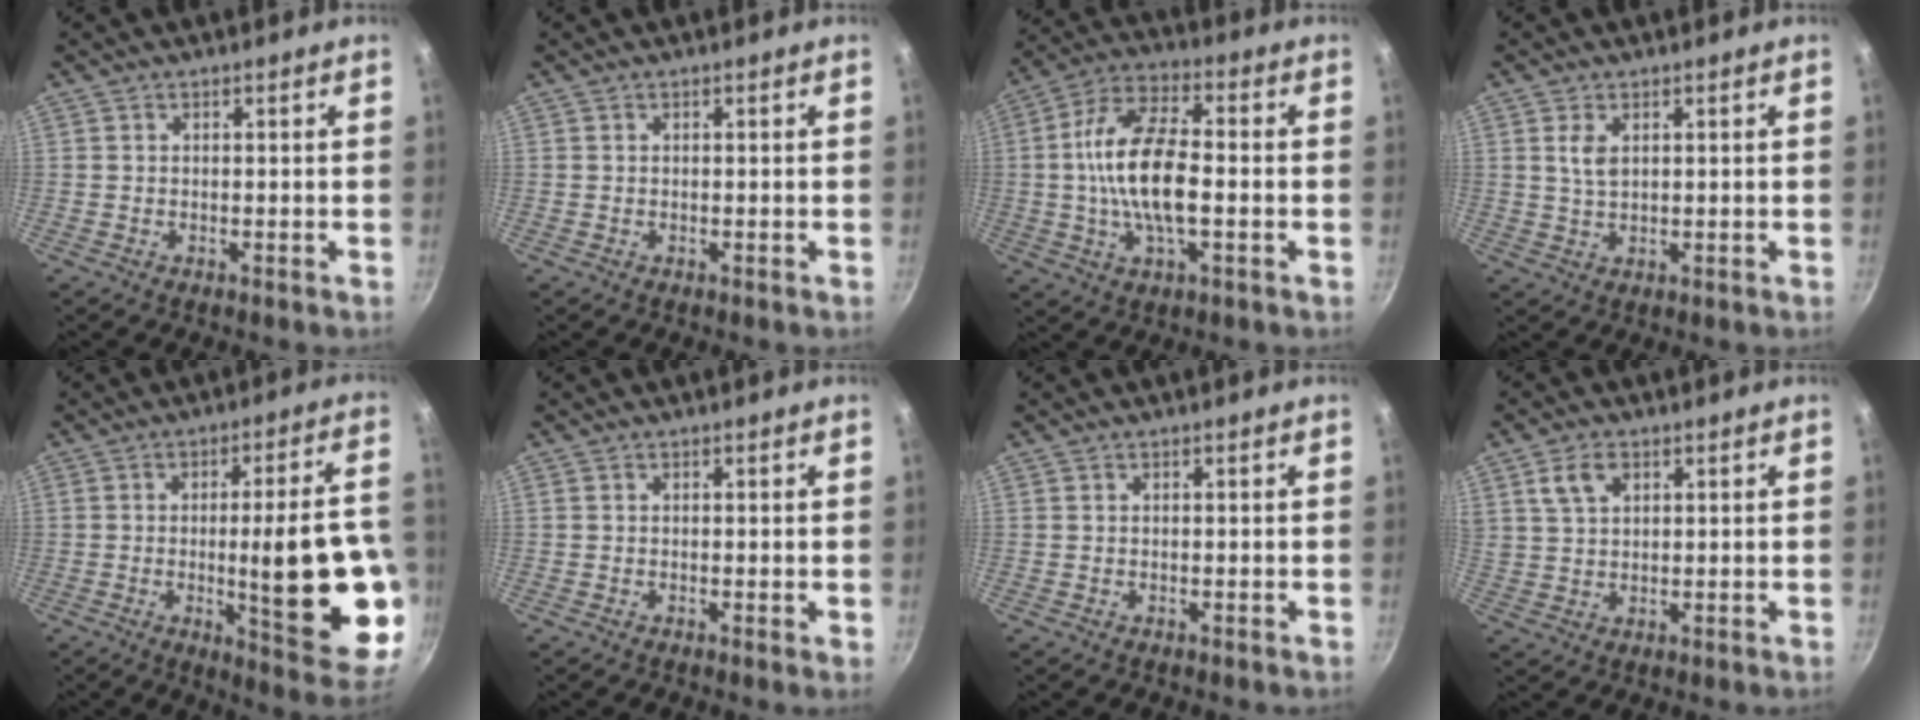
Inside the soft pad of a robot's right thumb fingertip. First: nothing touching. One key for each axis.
{"total": 0.0}
{"total": 15.0, "fx": -1.2, "fy": 6.5, "fz": 13.5, "tx": -0.246, "ty": 0.027, "tz": -0.035}
{"total": 3.3, "fx": 1.2, "fy": 1.8, "fz": 2.5, "tx": -0.046, "ty": -0.007, "tz": 0.024}
{"total": 21.7, "fx": -3.3, "fy": 5.2, "fz": 20.8, "tx": -0.264, "ty": -0.004, "tz": -0.034}
{"total": 0.6, "fx": -0.1, "fy": 0.0, "fz": 0.6, "tx": -0.009, "ty": -0.002, "tz": -0.003}
{"total": 0.0}
{"total": 5.6, "fx": 2.6, "fy": 3.4, "fz": 3.6, "tx": -0.057, "ty": 0.001, "tz": 0.052}